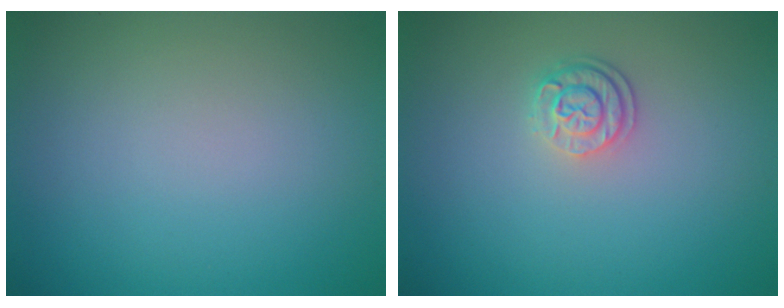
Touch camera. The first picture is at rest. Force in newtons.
{"total": 2.1, "press": 1.8, "slide": 1.2}